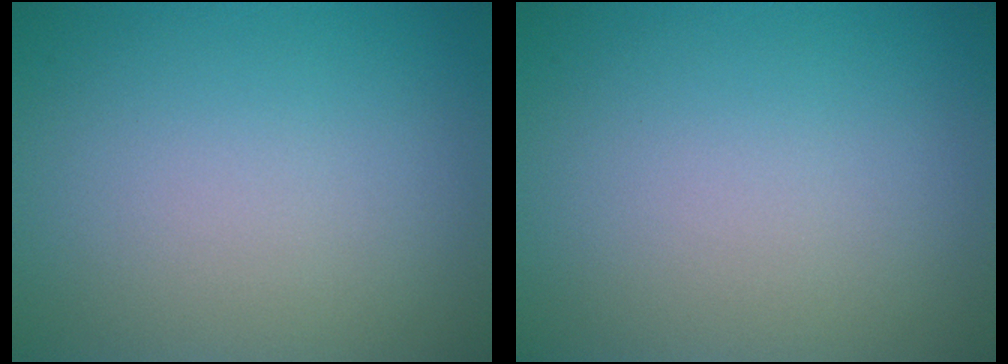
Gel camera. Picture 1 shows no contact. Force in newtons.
{"total": 0.0}